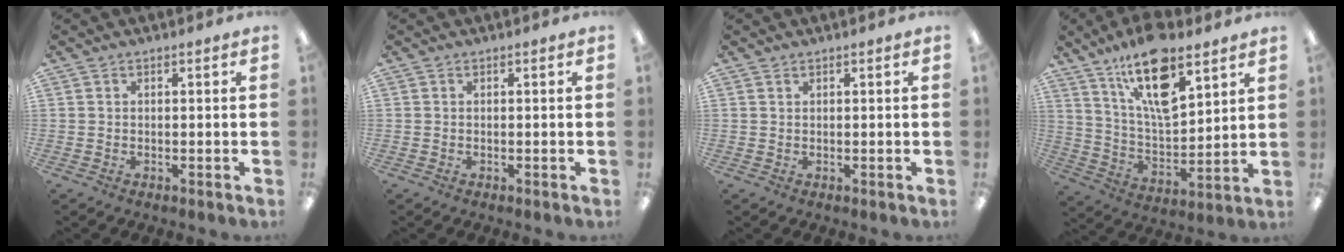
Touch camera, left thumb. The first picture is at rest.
{"total": 0.0}
{"total": 0.6, "force": [0.5, 0.2, 0.1], "torque": [-0.004, 0.001, 0.010]}
{"total": 18.2, "force": [11.8, 7.1, 12.0], "torque": [-0.206, -0.056, 0.200]}